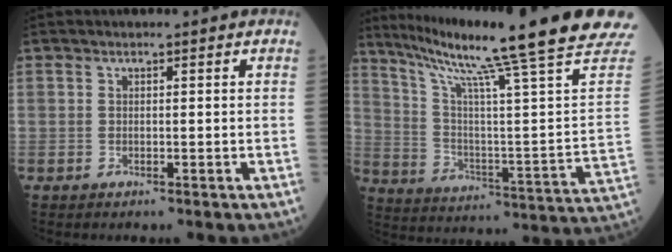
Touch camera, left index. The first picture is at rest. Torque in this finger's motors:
{"motor_torque": [0.48, -1.03, 0.10, 0.14]}